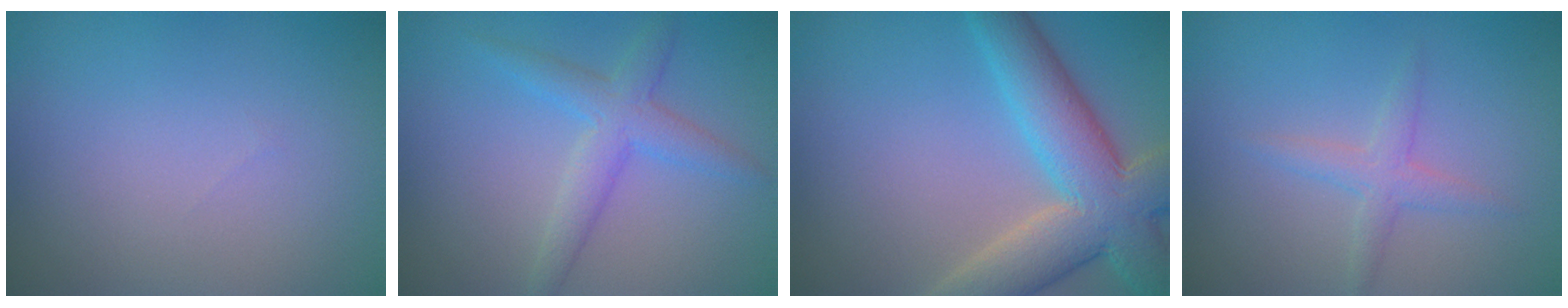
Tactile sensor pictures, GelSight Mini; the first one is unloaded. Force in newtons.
{"total": 3.2, "press": 3.2, "slide": 0.1}
{"total": 8.6, "press": 8.6, "slide": 0.8}
{"total": 1.8, "press": 1.8, "slide": 0.0}